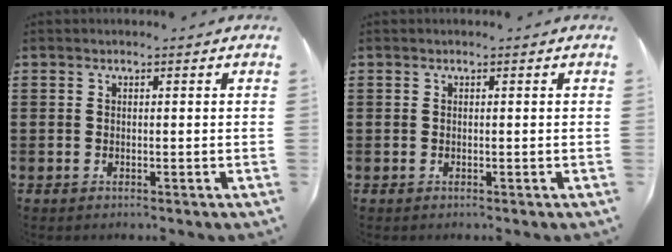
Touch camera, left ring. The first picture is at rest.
{"total": 0.0}